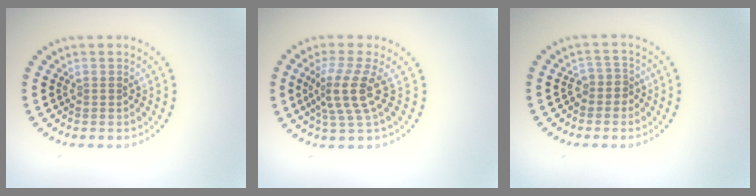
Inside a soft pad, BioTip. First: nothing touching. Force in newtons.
{"total": 3.7, "press": 2.8, "slide": 2.3}
{"total": 1.7, "press": 1.3, "slide": 1.1}